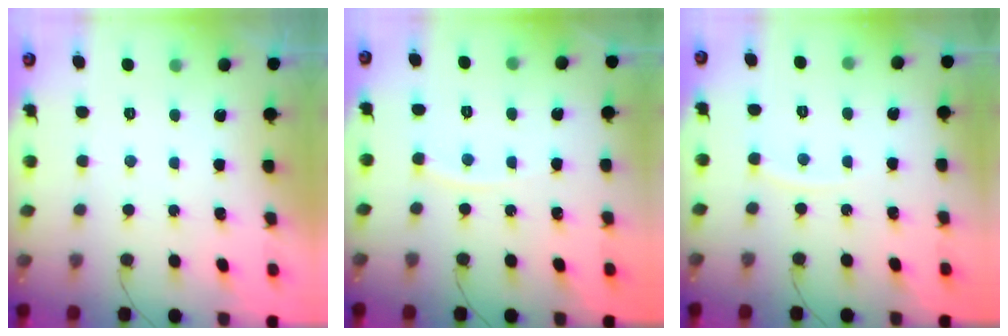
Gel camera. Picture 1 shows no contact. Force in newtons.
{"total": 3.0, "press": 3.0, "slide": 0.4}
{"total": 3.4, "press": 3.4, "slide": 0.3}